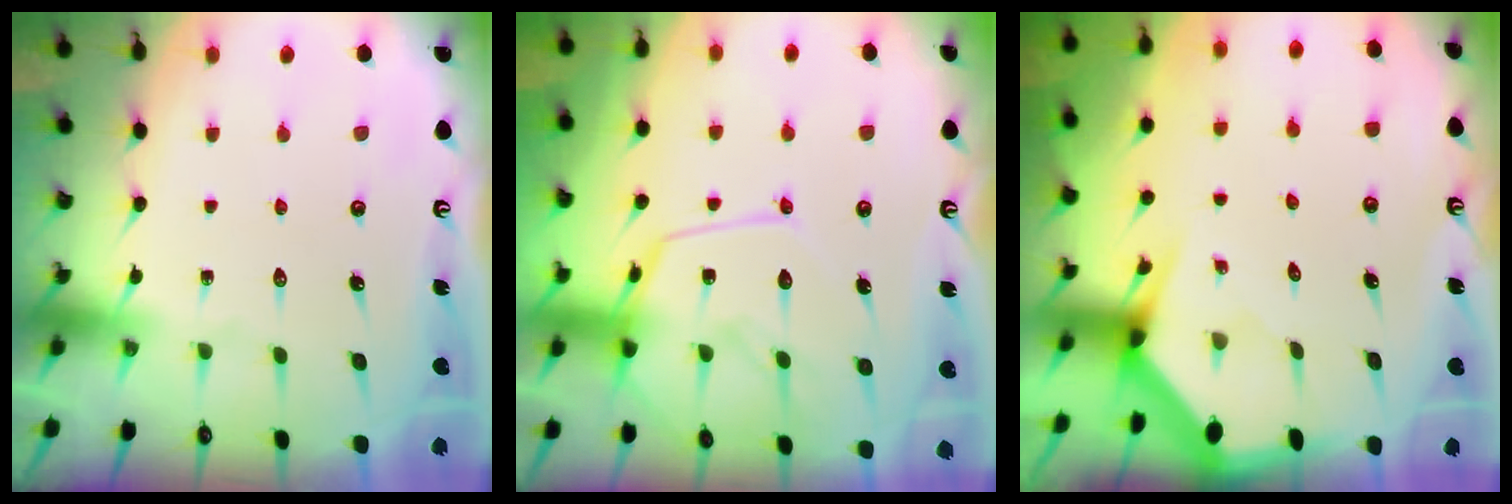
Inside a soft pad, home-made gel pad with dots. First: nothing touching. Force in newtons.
{"total": 13.3, "press": 13.2, "slide": 1.1}
{"total": 2.8, "press": 2.8, "slide": 0.3}